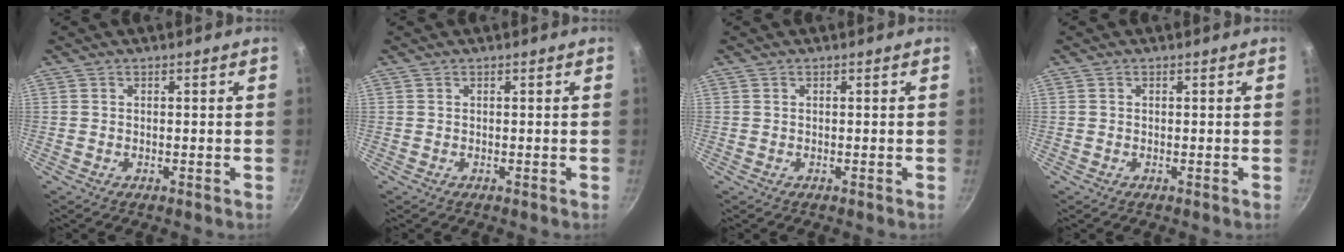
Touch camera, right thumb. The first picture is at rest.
{"total": 0.0}
{"total": 0.0}
{"total": 0.0}